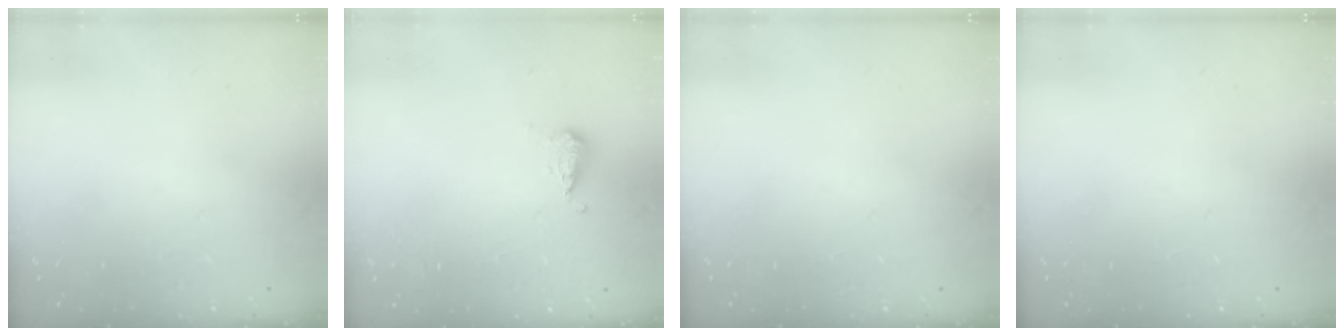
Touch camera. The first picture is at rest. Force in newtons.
{"total": 4.7, "press": 4.7, "slide": 0.7}
{"total": 0.0}
{"total": 0.0}